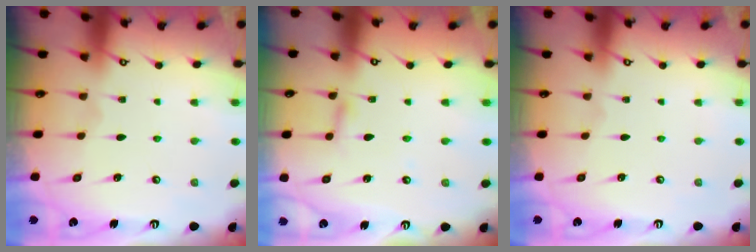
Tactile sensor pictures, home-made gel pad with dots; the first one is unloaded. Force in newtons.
{"total": 1.8, "press": 1.7, "slide": 0.2}
{"total": 0.0}